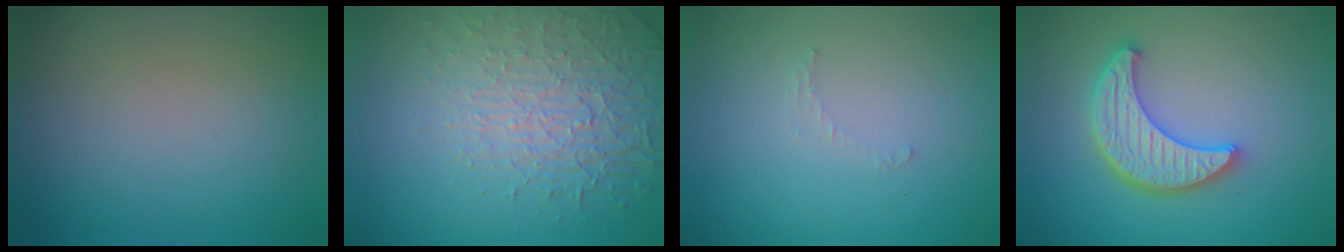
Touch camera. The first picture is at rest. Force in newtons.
{"total": 3.8, "press": 3.6, "slide": 1.2}
{"total": 0.7, "press": 0.7, "slide": 0.1}
{"total": 4.6, "press": 4.0, "slide": 2.4}